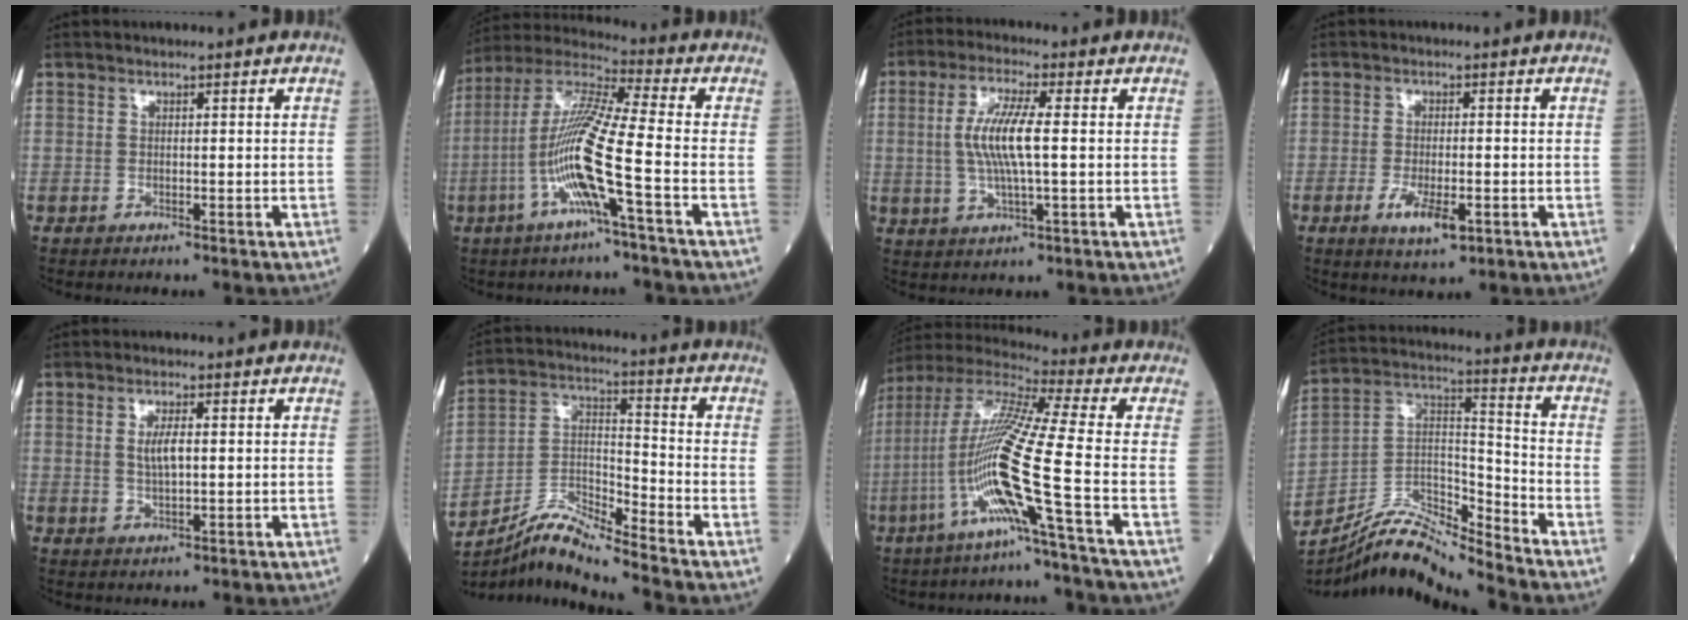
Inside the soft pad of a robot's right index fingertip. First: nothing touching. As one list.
[{"total": 13.5, "force": [-4.1, -0.6, 12.8], "torque": [-0.264, 0.003, -0.089]}, {"total": 8.2, "force": [0.5, 1.0, 8.1], "torque": [-0.168, 0.000, 0.007]}, {"total": 5.0, "force": [-2.0, 1.4, 4.4], "torque": [-0.084, -0.006, -0.028]}, {"total": 3.4, "force": [0.5, 0.8, 3.3], "torque": [-0.062, 0.001, 0.011]}, {"total": 9.2, "force": [-8.3, -0.7, 4.0], "torque": [-0.084, 0.009, -0.155]}, {"total": 16.5, "force": [-5.3, -1.9, 15.5], "torque": [-0.317, -0.010, -0.115]}, {"total": 12.7, "force": [-12.2, -0.2, 3.5], "torque": [-0.065, 0.049, -0.229]}]